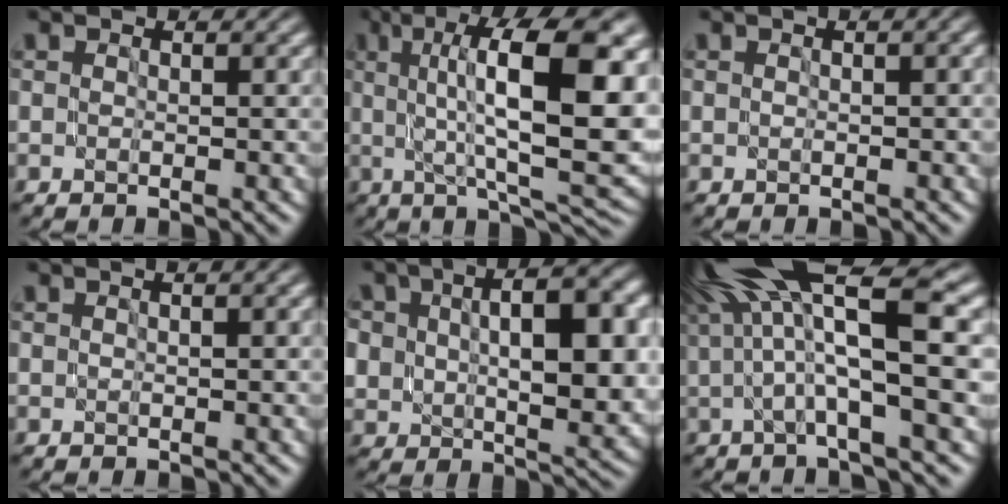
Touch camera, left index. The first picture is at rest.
{"total": 14.8, "force": [2.9, 4.4, 13.9], "torque": [-0.197, 0.009, 0.044]}
{"total": 1.1, "force": [0.2, 0.3, 1.1], "torque": [-0.020, 0.005, 0.002]}
{"total": 1.1, "force": [0.4, 0.2, 1.0], "torque": [-0.020, 0.005, 0.002]}
{"total": 11.9, "force": [2.2, 6.7, 9.5], "torque": [-0.162, -0.008, 0.050]}
{"total": 12.9, "force": [4.1, 3.0, 11.9], "torque": [-0.212, 0.024, 0.074]}